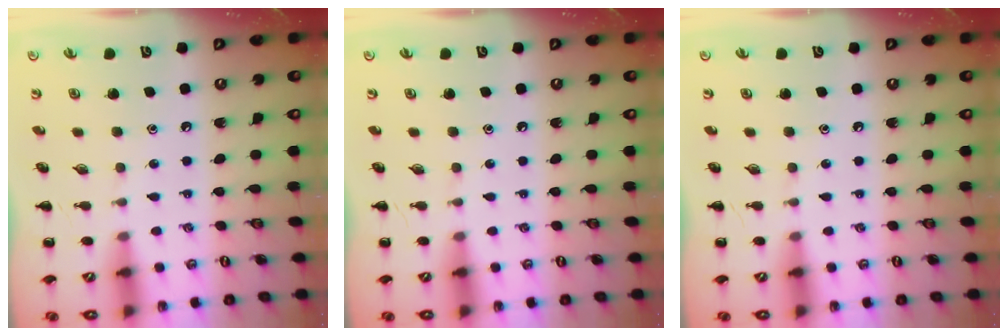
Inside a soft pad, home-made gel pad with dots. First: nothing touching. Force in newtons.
{"total": 0.0}
{"total": 0.0}